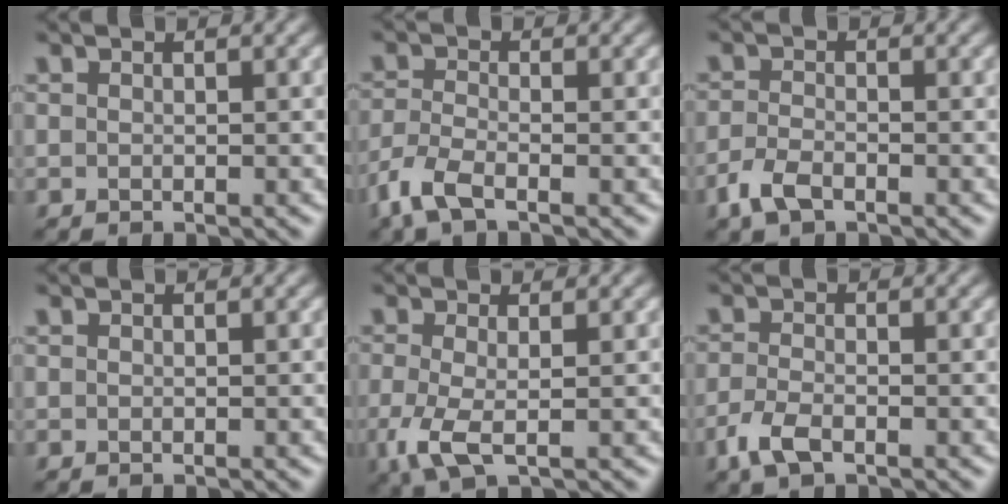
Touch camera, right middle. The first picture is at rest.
{"total": 3.4, "force": [-2.3, 1.1, 2.3], "torque": [-0.060, -0.008, -0.059]}
{"total": 2.6, "force": [-1.7, 1.2, 1.6], "torque": [-0.040, -0.001, -0.040]}
{"total": 0.0}
{"total": 3.5, "force": [-0.8, 1.2, 3.2], "torque": [-0.083, -0.009, -0.019]}
{"total": 2.7, "force": [-1.6, 1.2, 1.9], "torque": [-0.049, -0.003, -0.038]}